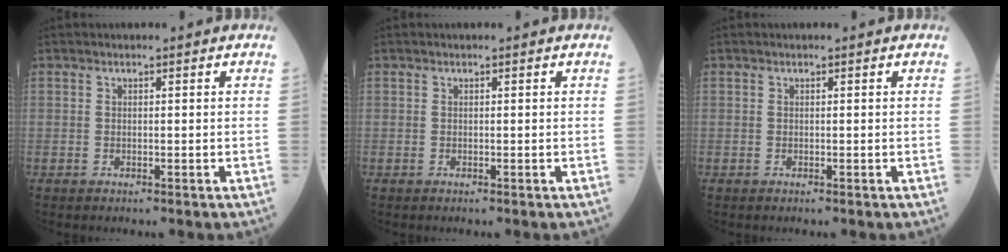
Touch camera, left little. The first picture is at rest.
{"total": 0.0}
{"total": 0.0}